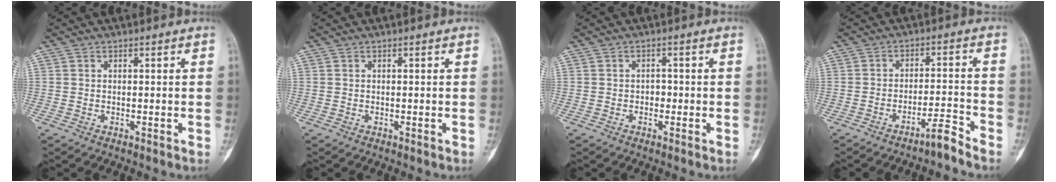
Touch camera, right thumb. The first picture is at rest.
{"total": 0.0}
{"total": 1.5, "force": [-0.4, 1.1, 0.8], "torque": [-0.003, 0.006, -0.010]}
{"total": 4.0, "force": [-3.5, -0.1, 1.9], "torque": [-0.034, 0.035, -0.060]}